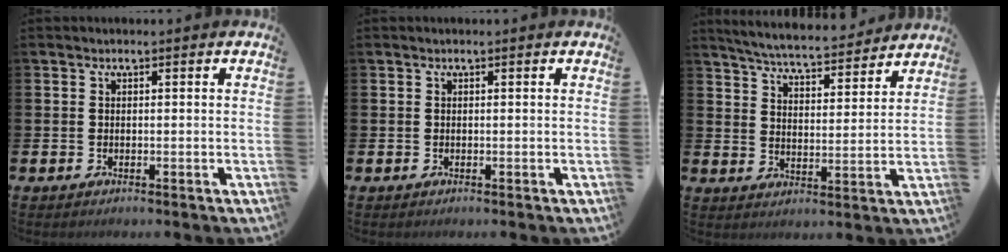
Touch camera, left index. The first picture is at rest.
{"total": 0.0}
{"total": 6.0, "force": [5.8, 0.5, 1.3], "torque": [-0.042, -0.043, 0.098]}